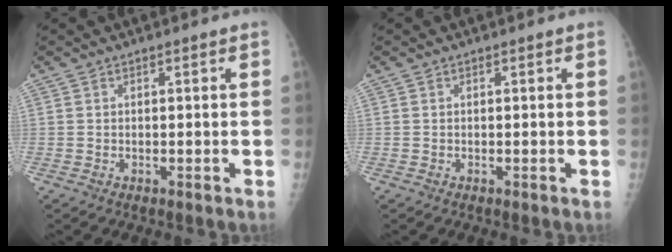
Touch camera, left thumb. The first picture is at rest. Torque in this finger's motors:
{"motor_torque": [0.01, 0.00, -0.08, -0.08, 0.00]}